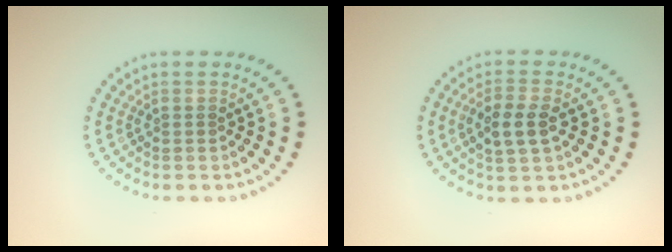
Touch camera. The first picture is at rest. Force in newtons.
{"total": 3.1, "press": 3.1, "slide": 0.6}